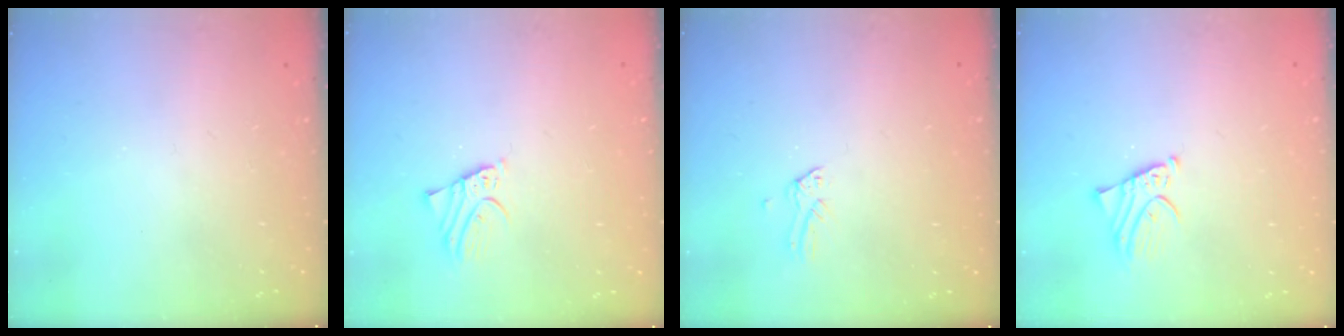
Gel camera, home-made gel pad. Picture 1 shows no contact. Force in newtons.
{"total": 2.0, "press": 2.0, "slide": 0.1}
{"total": 0.0}
{"total": 2.4, "press": 2.4, "slide": 0.2}